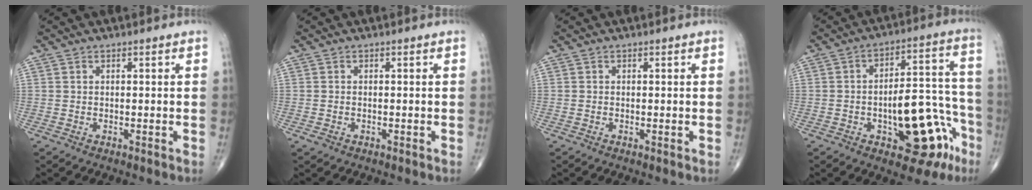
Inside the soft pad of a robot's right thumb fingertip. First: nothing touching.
{"total": 0.9, "force": [-0.4, 0.7, 0.5], "torque": [-0.014, 0.004, -0.005]}
{"total": 0.0}
{"total": 18.4, "force": [-7.2, 8.5, 14.6], "torque": [-0.158, 0.058, -0.085]}